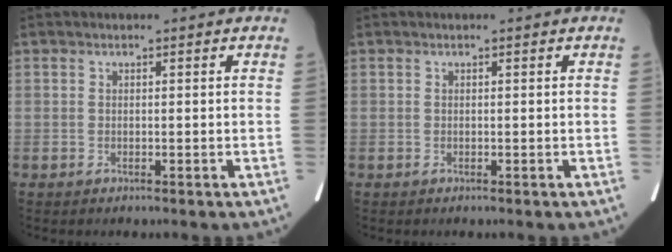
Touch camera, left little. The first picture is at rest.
{"total": 0.0}